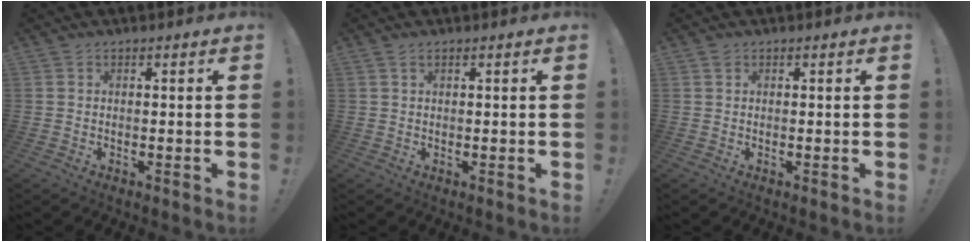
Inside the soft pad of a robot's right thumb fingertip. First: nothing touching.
{"total": 1.5, "force": [0.8, 0.6, 1.2], "torque": [-0.025, 0.001, 0.015]}
{"total": 0.7, "force": [0.4, 0.4, 0.3], "torque": [-0.007, 0.001, 0.008]}